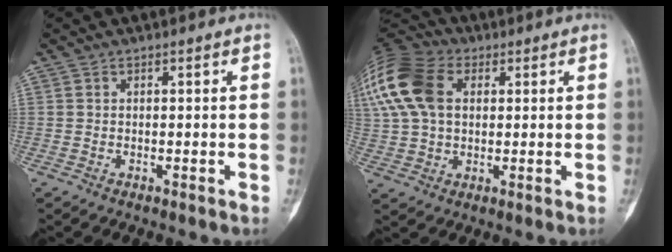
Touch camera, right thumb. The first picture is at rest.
{"total": 21.2, "force": [6.1, 14.4, 14.2], "torque": [-0.334, 0.042, 0.110]}